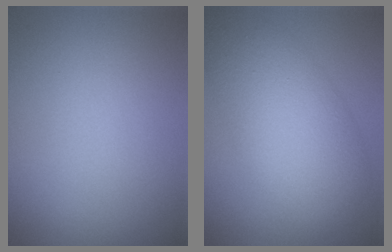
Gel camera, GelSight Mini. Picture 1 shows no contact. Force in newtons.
{"total": 7.3, "press": 7.3, "slide": 0.1}